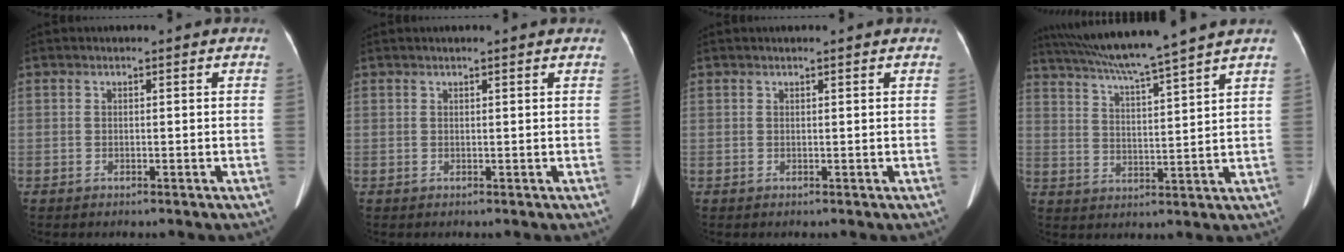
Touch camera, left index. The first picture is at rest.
{"total": 2.4, "force": [2.0, 0.0, 1.3], "torque": [-0.016, 0.020, 0.026]}
{"total": 1.6, "force": [1.4, 0.0, 0.8], "torque": [-0.011, 0.018, 0.021]}
{"total": 13.9, "force": [12.0, -2.1, 6.6], "torque": [-0.115, 0.000, 0.189]}